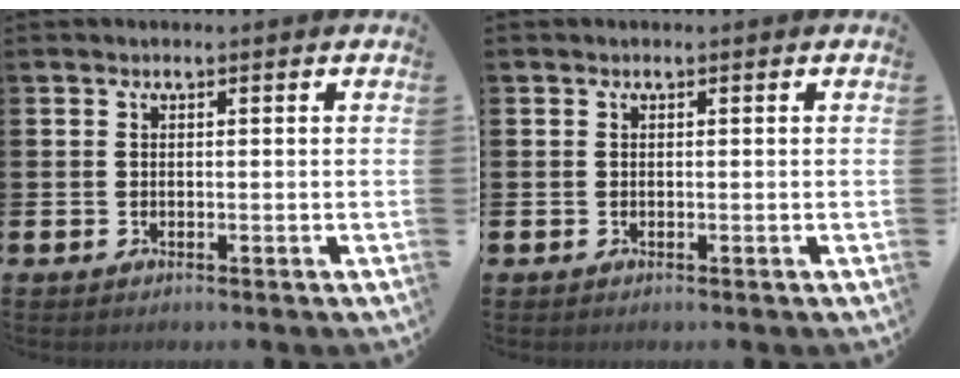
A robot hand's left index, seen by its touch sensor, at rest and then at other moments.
{"total": 0.0}